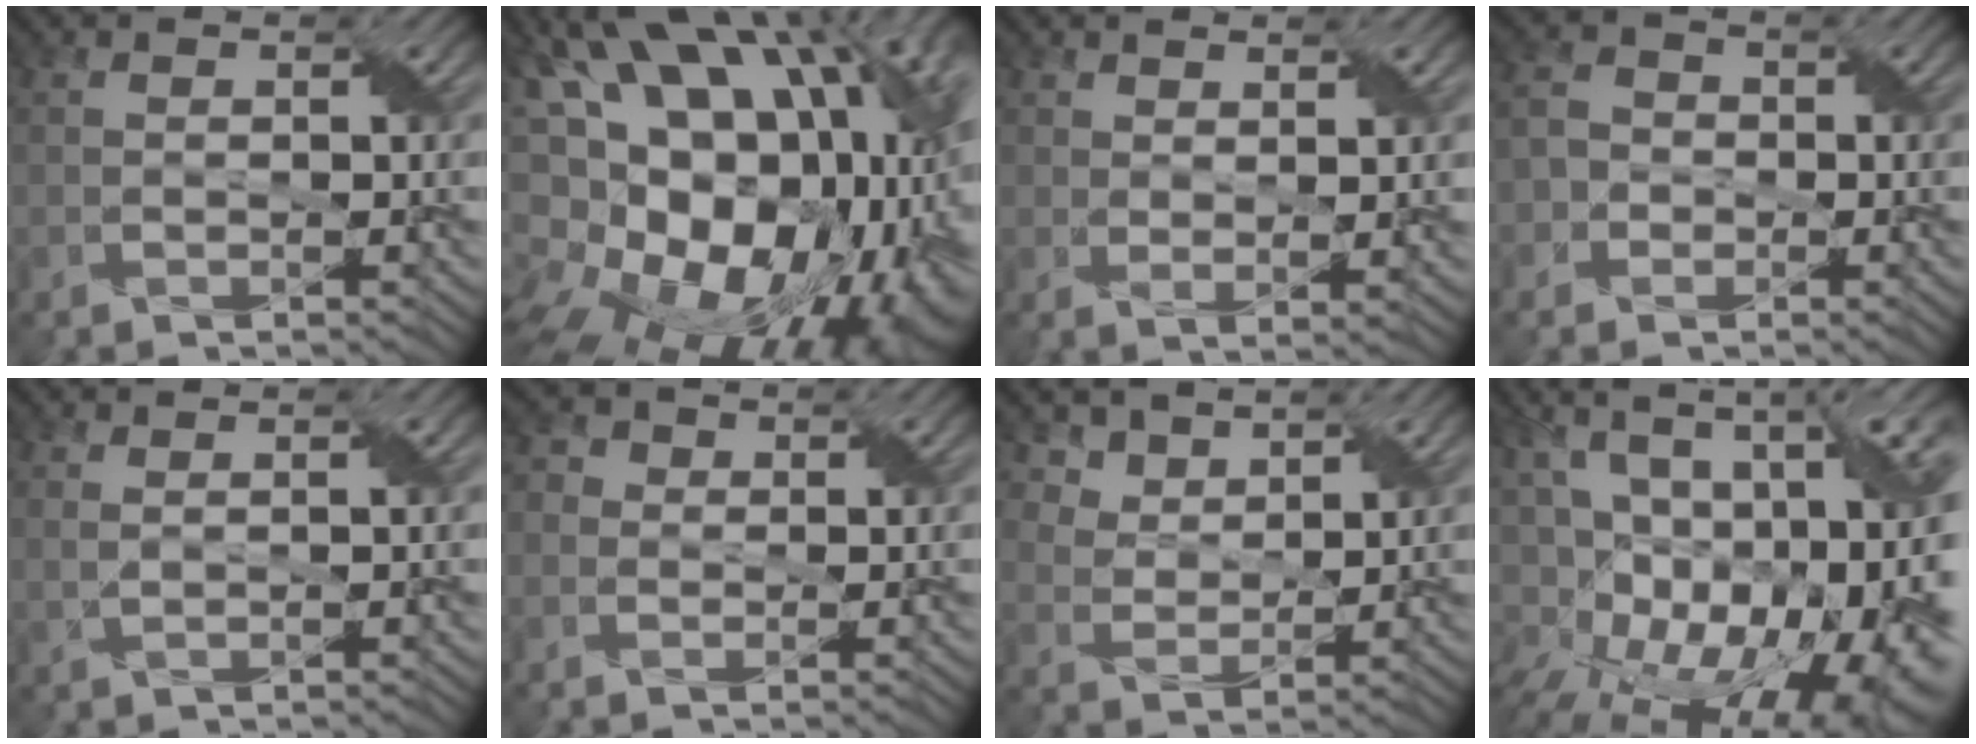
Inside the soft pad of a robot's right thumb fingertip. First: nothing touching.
{"total": 23.1, "force": [-0.7, 14.7, 17.8], "torque": [-0.319, -0.008, -0.032]}
{"total": 2.6, "force": [1.4, 0.5, 2.1], "torque": [-0.045, -0.005, 0.029]}
{"total": 2.9, "force": [-1.0, 2.6, 0.8], "torque": [-0.016, 0.002, -0.027]}
{"total": 1.2, "force": [0.8, 0.2, 0.9], "torque": [-0.022, -0.004, 0.013]}
{"total": 2.6, "force": [0.0, 2.5, 0.8], "torque": [-0.016, 0.010, -0.015]}
{"total": 4.4, "force": [3.7, 2.1, 1.1], "torque": [-0.046, -0.016, 0.094]}
{"total": 21.1, "force": [-2.9, 12.7, 16.6], "torque": [-0.264, 0.039, -0.021]}